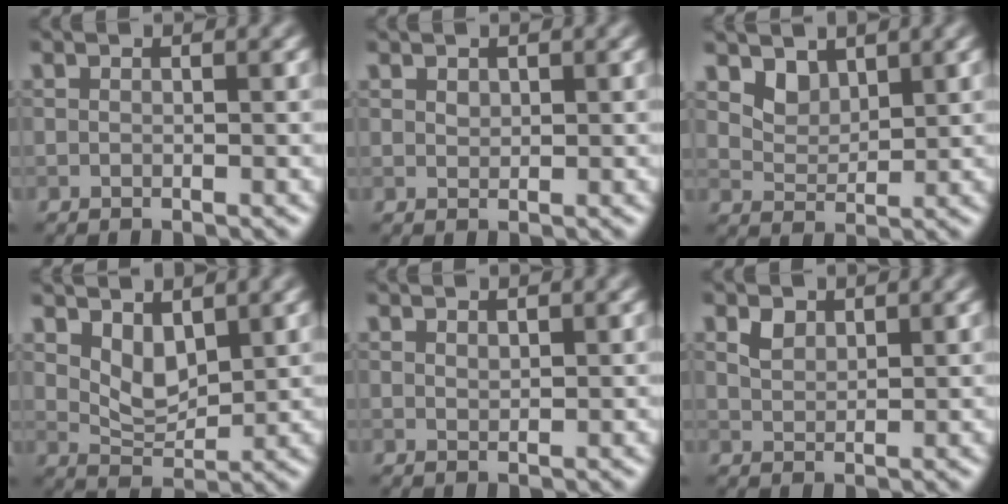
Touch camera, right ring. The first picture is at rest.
{"total": 0.8, "force": [0.5, 0.5, 0.3], "torque": [-0.006, 0.000, 0.013]}
{"total": 2.4, "force": [1.6, 1.5, 0.9], "torque": [-0.024, -0.009, 0.033]}
{"total": 3.2, "force": [1.7, 1.7, 2.2], "torque": [-0.047, -0.008, 0.035]}
{"total": 0.8, "force": [0.7, 0.2, 0.2], "torque": [-0.006, 0.000, 0.016]}
{"total": 1.6, "force": [1.1, 1.0, 0.7], "torque": [-0.016, 0.001, 0.025]}